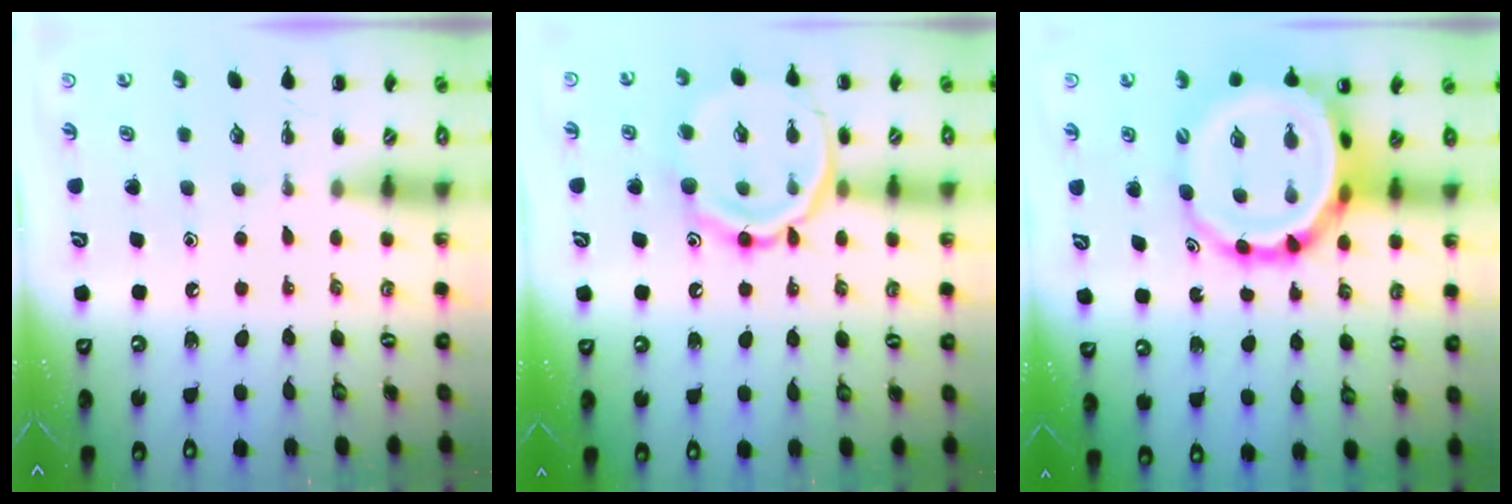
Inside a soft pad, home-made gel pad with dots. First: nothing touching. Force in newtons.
{"total": 15.3, "press": 15.2, "slide": 1.6}
{"total": 13.7, "press": 13.2, "slide": 3.7}